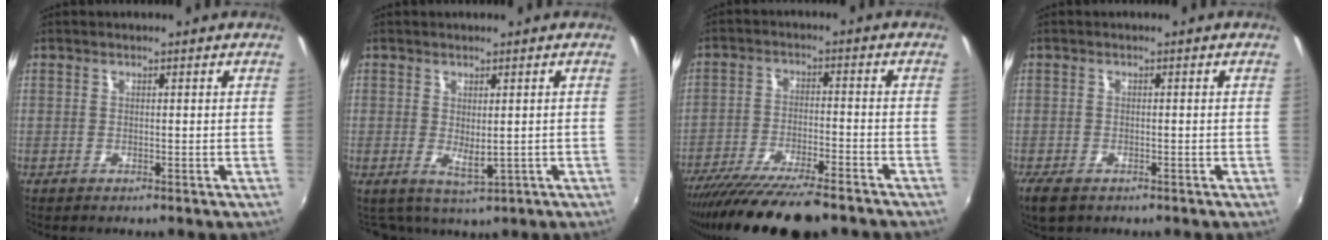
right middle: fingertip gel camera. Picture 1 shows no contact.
{"total": 2.6, "force": [-0.1, 1.4, 2.2], "torque": [-0.034, -0.008, 0.003]}
{"total": 17.4, "force": [-14.4, 2.6, 9.3], "torque": [-0.183, -0.043, -0.234]}
{"total": 4.2, "force": [-2.8, 2.0, 2.5], "torque": [-0.060, -0.017, -0.049]}